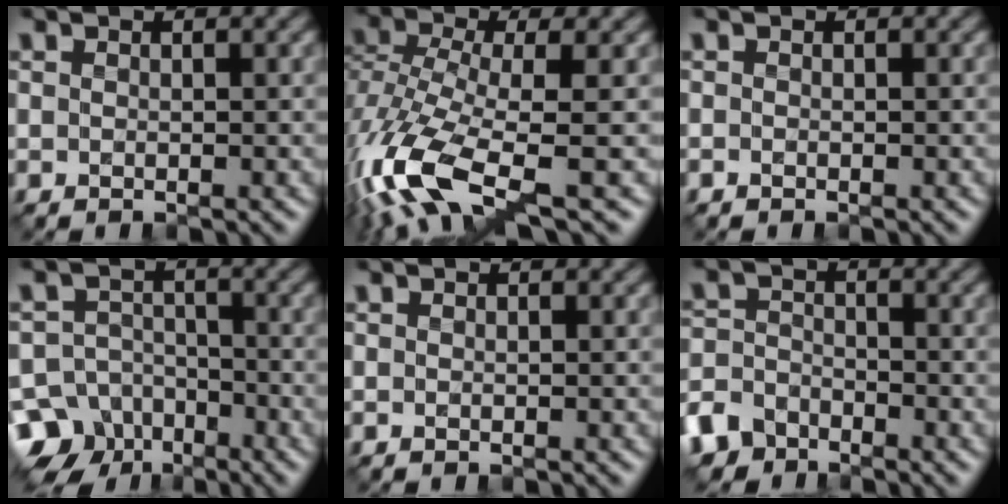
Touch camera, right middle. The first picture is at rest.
{"total": 11.1, "force": [-5.1, 3.8, 9.0], "torque": [-0.203, -0.015, -0.099]}
{"total": 0.0}
{"total": 9.6, "force": [-6.5, 6.7, 2.4], "torque": [-0.039, -0.015, -0.120]}
{"total": 0.0}
{"total": 4.8, "force": [-3.7, 2.8, 0.9], "torque": [-0.016, -0.007, -0.073]}